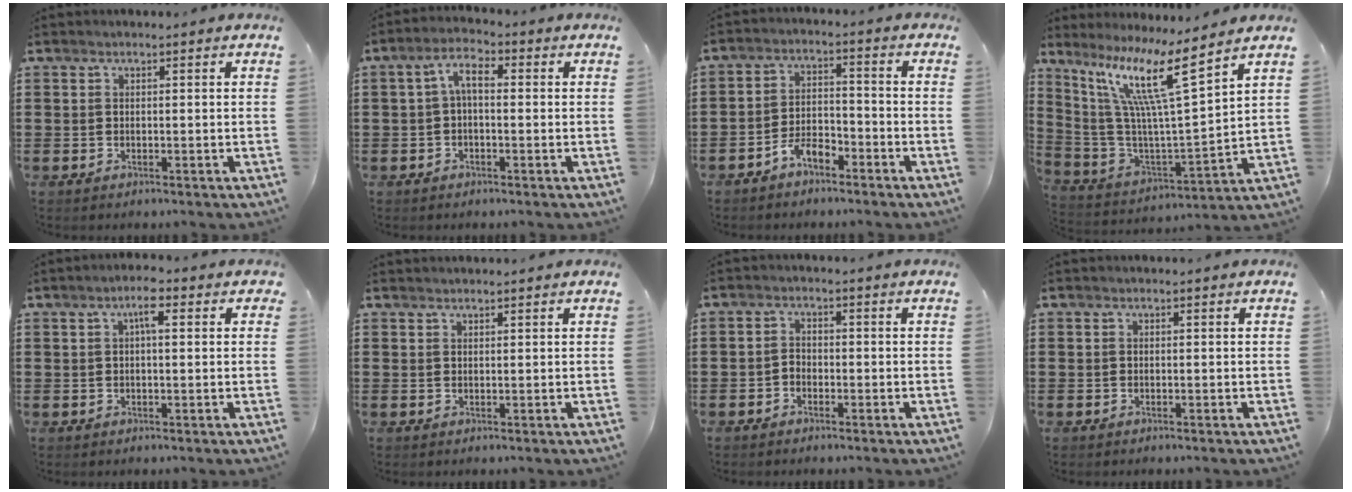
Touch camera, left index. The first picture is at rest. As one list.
[{"total": 4.6, "force": [0.2, 2.0, 4.1], "torque": [-0.095, 0.011, -0.005]}, {"total": 4.5, "force": [-3.6, 1.7, 2.1], "torque": [-0.044, 0.011, -0.071]}, {"total": 13.2, "force": [8.1, 0.3, 10.4], "torque": [-0.231, -0.047, 0.125]}, {"total": 3.3, "force": [1.3, 0.9, 2.9], "torque": [-0.052, 0.010, 0.017]}, {"total": 0.8, "force": [0.8, 0.0, 0.0], "torque": [-0.002, 0.000, 0.017]}, {"total": 1.6, "force": [-1.2, 0.9, 0.3], "torque": [-0.012, 0.006, -0.026]}, {"total": 0.0}]